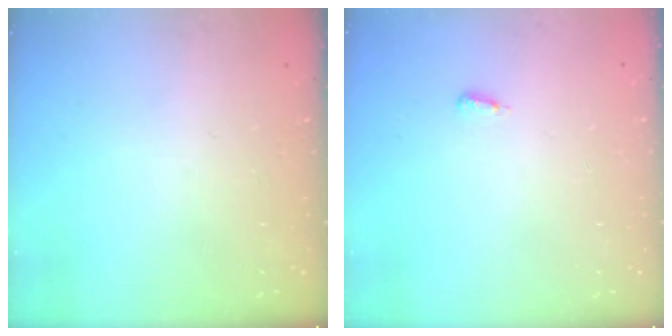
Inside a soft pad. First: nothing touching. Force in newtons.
{"total": 3.6, "press": 2.7, "slide": 2.4}